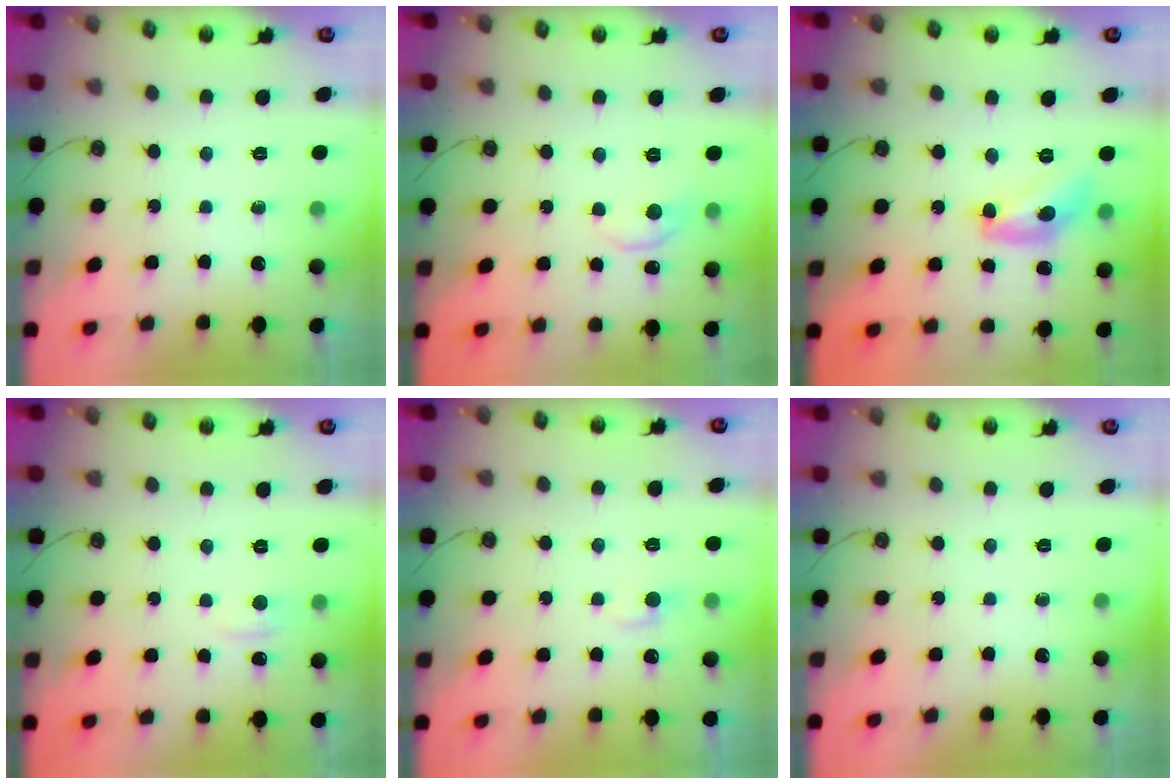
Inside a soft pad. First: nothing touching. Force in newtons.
{"total": 1.9, "press": 1.7, "slide": 0.7}
{"total": 9.1, "press": 9.1, "slide": 0.7}
{"total": 1.2, "press": 1.0, "slide": 0.7}
{"total": 1.3, "press": 1.2, "slide": 0.5}
{"total": 0.0}